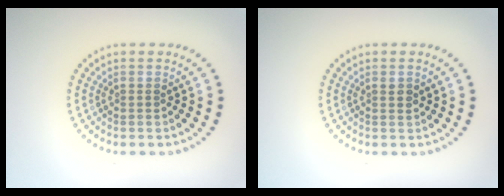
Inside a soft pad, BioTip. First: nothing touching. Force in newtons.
{"total": 0.8, "press": 0.7, "slide": 0.3}